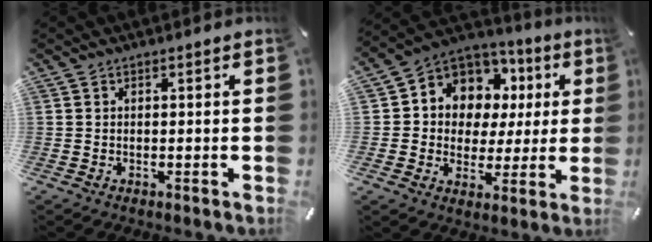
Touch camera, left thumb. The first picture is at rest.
{"total": 8.9, "force": [3.1, 8.2, 1.7], "torque": [-0.048, -0.029, 0.063]}